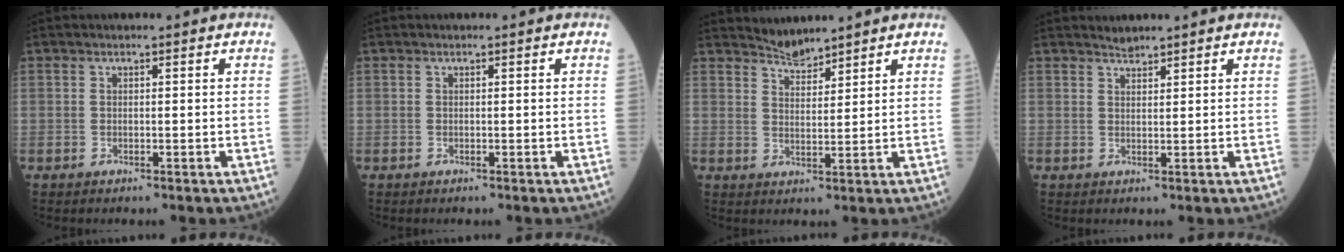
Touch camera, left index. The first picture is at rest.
{"total": 0.0}
{"total": 3.5, "force": [3.5, 0.2, 0.0], "torque": [-0.006, 0.005, 0.066]}
{"total": 1.5, "force": [1.5, 0.0, -0.1], "torque": [-0.006, 0.008, 0.031]}